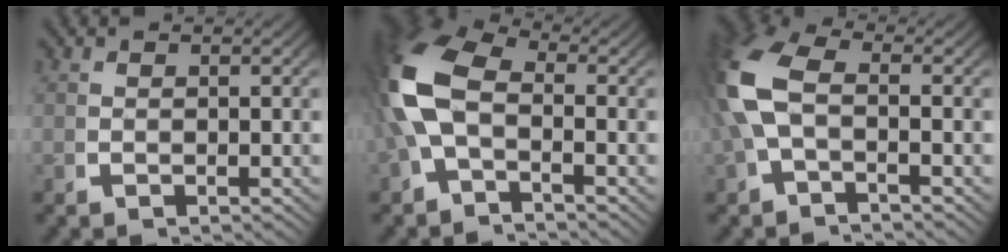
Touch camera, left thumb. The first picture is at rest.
{"total": 8.9, "force": [-0.2, 5.8, 6.7], "torque": [-0.164, -0.003, -0.003]}
{"total": 7.0, "force": [-0.2, 4.4, 5.4], "torque": [-0.150, -0.009, 0.001]}